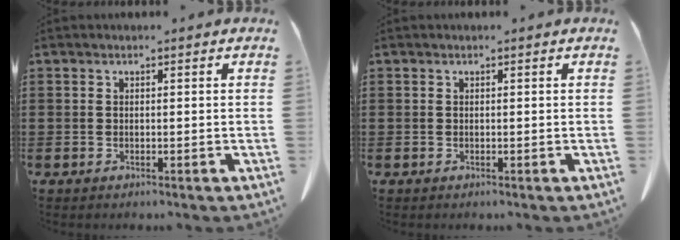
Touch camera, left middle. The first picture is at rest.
{"total": 0.0}